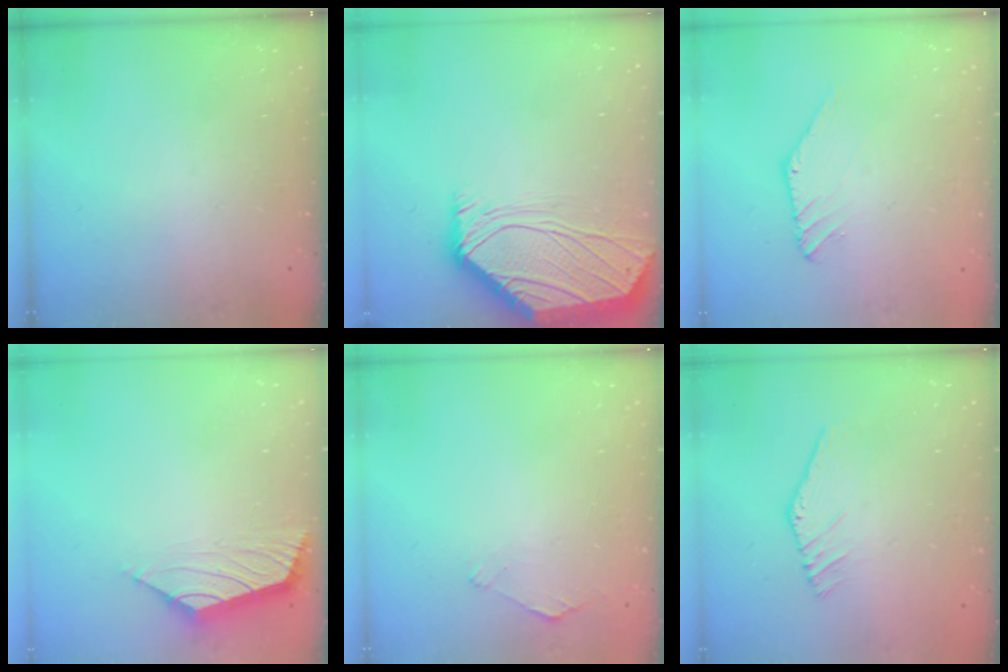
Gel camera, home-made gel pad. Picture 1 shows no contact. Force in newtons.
{"total": 0.0}
{"total": 1.4, "press": 1.4, "slide": 0.0}
{"total": 2.5, "press": 2.4, "slide": 0.6}
{"total": 1.3, "press": 1.2, "slide": 0.3}
{"total": 2.0, "press": 2.0, "slide": 0.2}